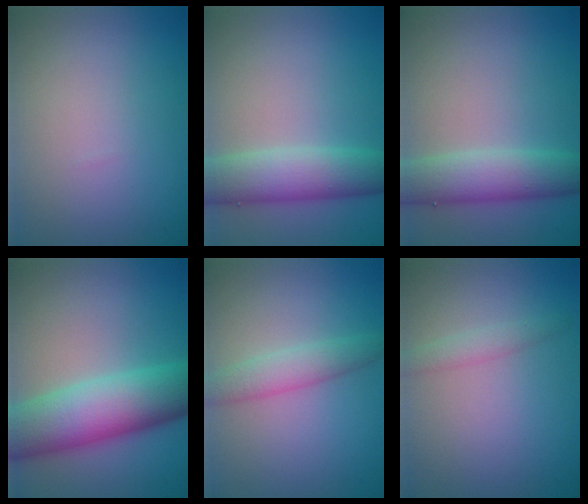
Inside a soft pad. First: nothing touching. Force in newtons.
{"total": 6.0, "press": 6.0, "slide": 0.2}
{"total": 5.5, "press": 5.5, "slide": 0.4}
{"total": 9.8, "press": 9.8, "slide": 0.2}
{"total": 2.7, "press": 2.7, "slide": 0.1}
{"total": 1.4, "press": 1.4, "slide": 0.0}